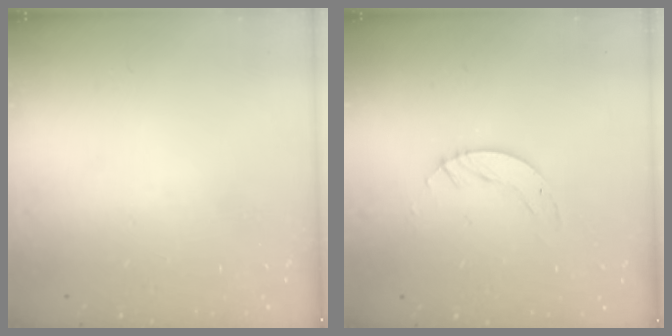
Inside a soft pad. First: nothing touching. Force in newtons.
{"total": 3.0, "press": 3.0, "slide": 0.2}